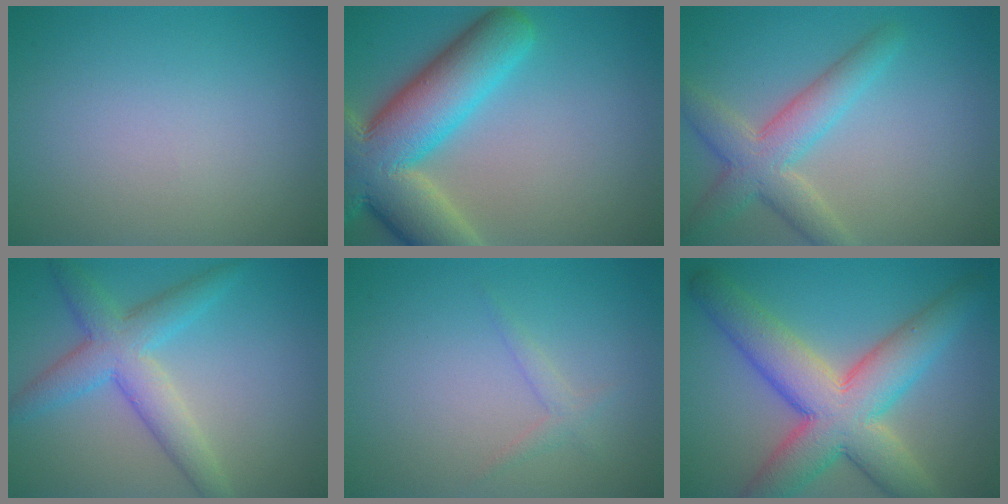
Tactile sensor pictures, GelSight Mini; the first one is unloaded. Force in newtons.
{"total": 12.0, "press": 12.0, "slide": 0.9}
{"total": 4.9, "press": 4.9, "slide": 0.3}
{"total": 5.1, "press": 5.1, "slide": 0.1}
{"total": 1.1, "press": 1.1, "slide": 0.1}
{"total": 9.9, "press": 9.8, "slide": 0.5}